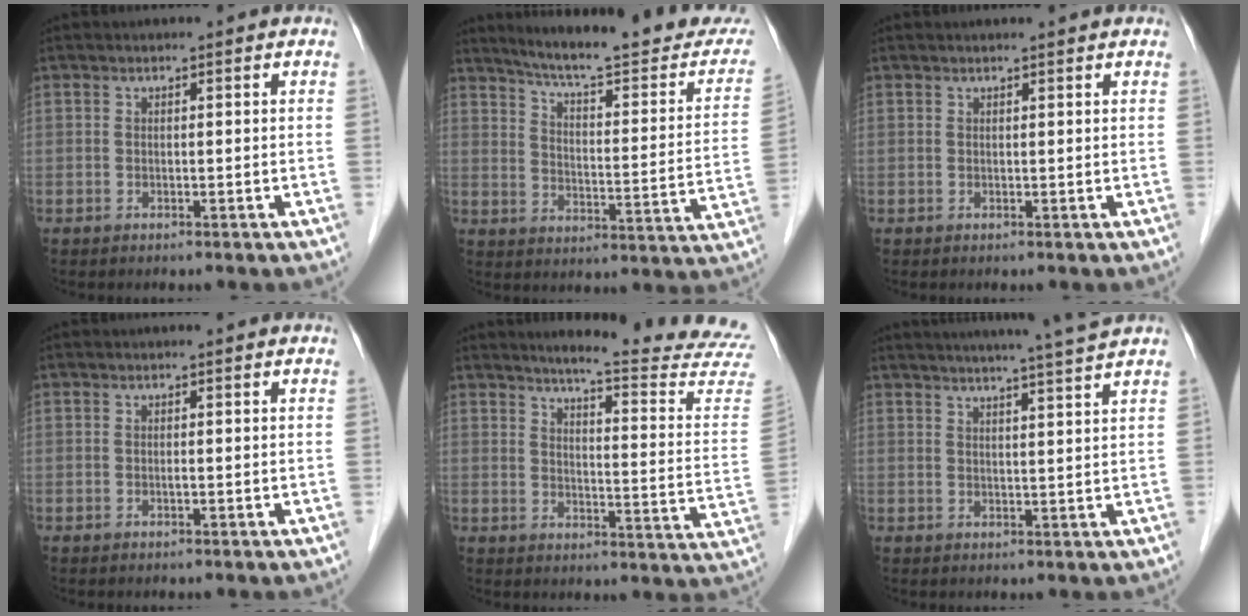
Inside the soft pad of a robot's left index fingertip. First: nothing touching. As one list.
[{"total": 21.5, "force": [19.2, 1.9, 9.4], "torque": [-0.126, -0.063, 0.244]}, {"total": 1.2, "force": [1.0, -0.3, 0.5], "torque": [-0.009, 0.001, 0.012]}, {"total": 0.8, "force": [-0.8, -0.1, 0.2], "torque": [-0.004, -0.006, -0.013]}, {"total": 18.8, "force": [17.7, -1.1, 6.2], "torque": [-0.083, -0.133, 0.195]}, {"total": 9.1, "force": [8.0, -1.9, 3.9], "torque": [-0.059, -0.013, 0.098]}]